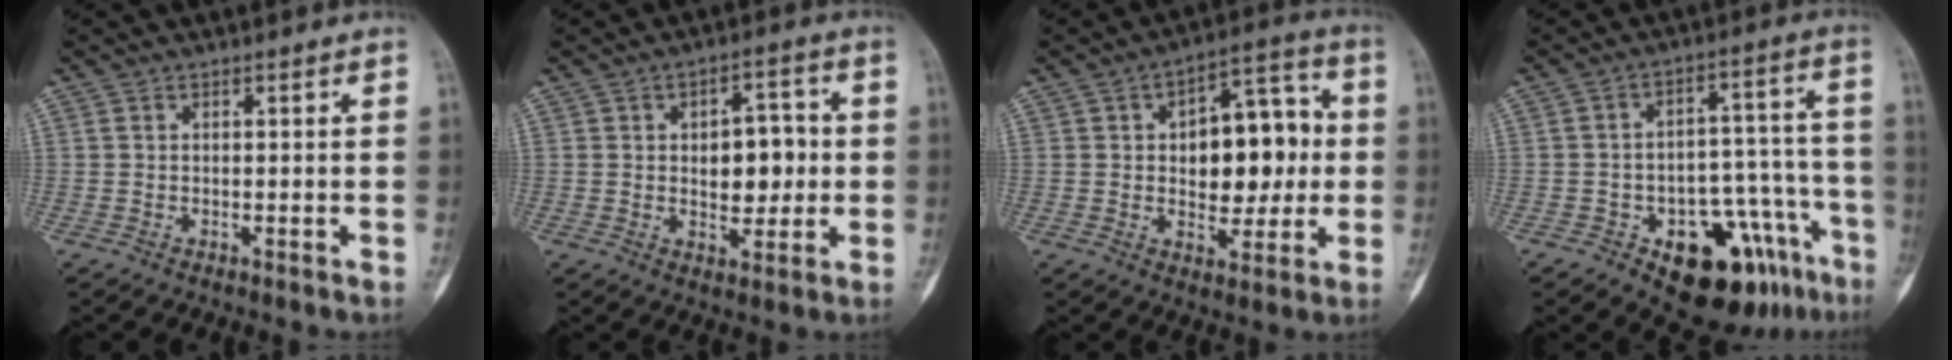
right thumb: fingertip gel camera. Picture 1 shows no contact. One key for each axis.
{"total": 8.7, "fx": 0.4, "fy": 5.2, "fz": 7.0, "tx": -0.066, "ty": 0.006, "tz": 0.009}
{"total": 15.1, "fx": 1.1, "fy": 8.7, "fz": 12.3, "tx": -0.126, "ty": 0.023, "tz": 0.015}
{"total": 17.7, "fx": -9.7, "fy": 8.9, "fz": 11.9, "tx": -0.099, "ty": 0.084, "tz": -0.128}